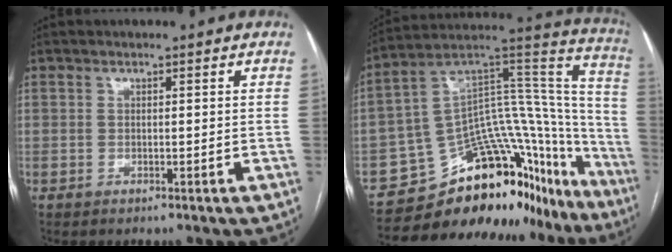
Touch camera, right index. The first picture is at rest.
{"total": 28.5, "force": [-22.5, 12.2, 12.4], "torque": [-0.104, 0.071, -0.312]}